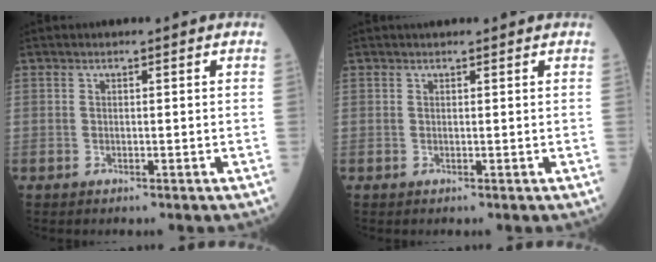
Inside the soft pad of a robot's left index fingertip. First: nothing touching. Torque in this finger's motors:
{"motor_torque": [-0.09, 0.00, -0.01, 0.01]}